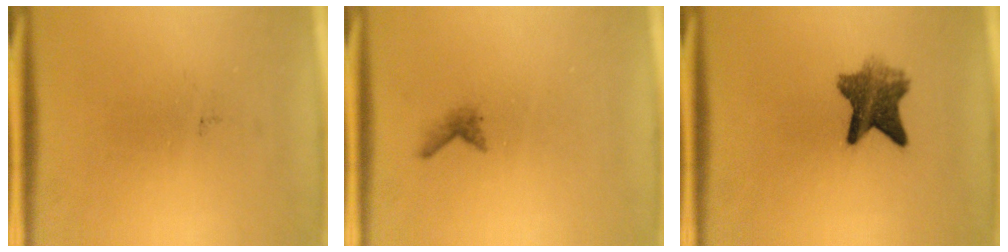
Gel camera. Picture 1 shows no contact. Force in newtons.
{"total": 0.9}
{"total": 7.2}